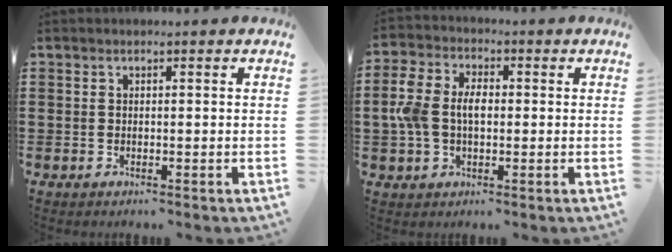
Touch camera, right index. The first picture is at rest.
{"total": 6.0, "force": [-0.3, 4.0, 4.5], "torque": [-0.119, 0.004, -0.016]}